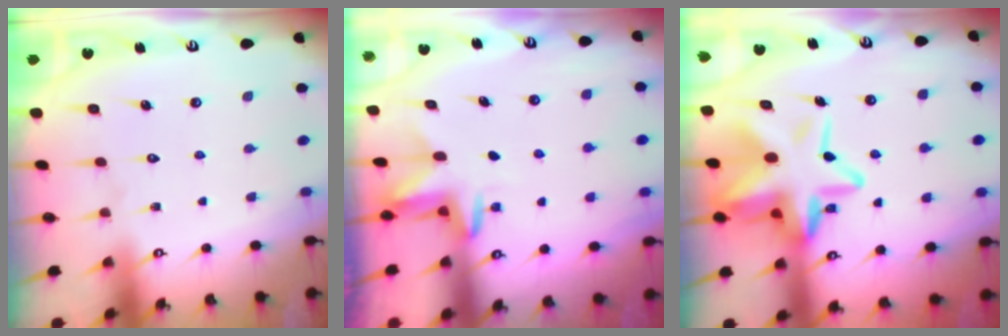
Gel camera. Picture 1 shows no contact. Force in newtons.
{"total": 3.7, "press": 3.7, "slide": 0.4}
{"total": 17.2, "press": 16.9, "slide": 3.0}